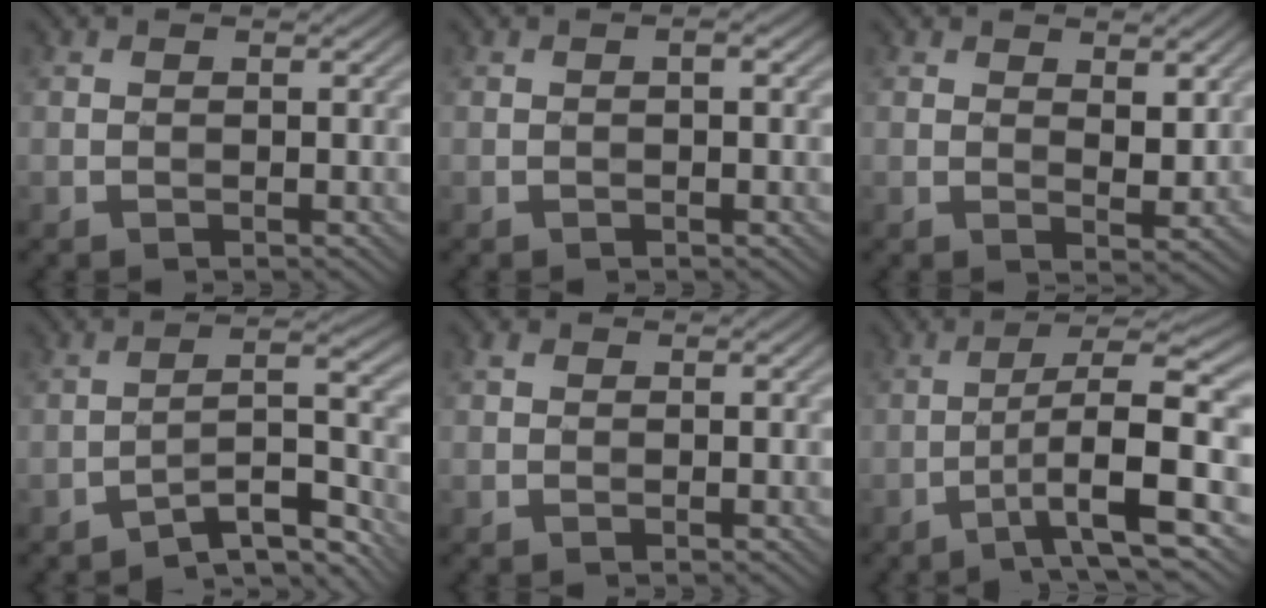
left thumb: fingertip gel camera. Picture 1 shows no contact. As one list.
[{"total": 1.0, "force": [-0.1, 0.2, 1.0], "torque": [-0.018, 0.003, -0.002]}, {"total": 3.5, "force": [1.8, 1.6, 2.5], "torque": [-0.046, -0.008, 0.036]}, {"total": 7.3, "force": [-6.1, 0.9, 3.9], "torque": [-0.055, 0.024, -0.108]}, {"total": 1.1, "force": [0.5, 0.8, 0.6], "torque": [-0.012, 0.003, 0.008]}, {"total": 9.3, "force": [-3.2, 1.3, 8.6], "torque": [-0.147, 0.013, -0.057]}]